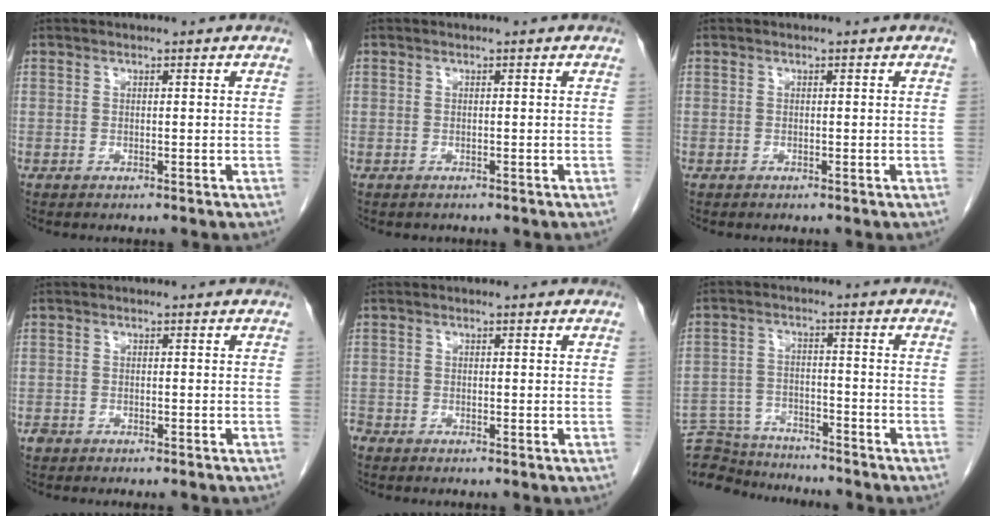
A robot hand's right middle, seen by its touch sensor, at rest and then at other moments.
{"total": 0.0}
{"total": 0.0}
{"total": 2.0, "force": [-1.7, 0.7, 0.7], "torque": [-0.009, -0.001, -0.022]}
{"total": 1.3, "force": [-1.2, 0.5, 0.2], "torque": [-0.010, -0.001, -0.023]}
{"total": 14.0, "force": [-13.3, 3.0, 2.9], "torque": [-0.063, 0.014, -0.204]}